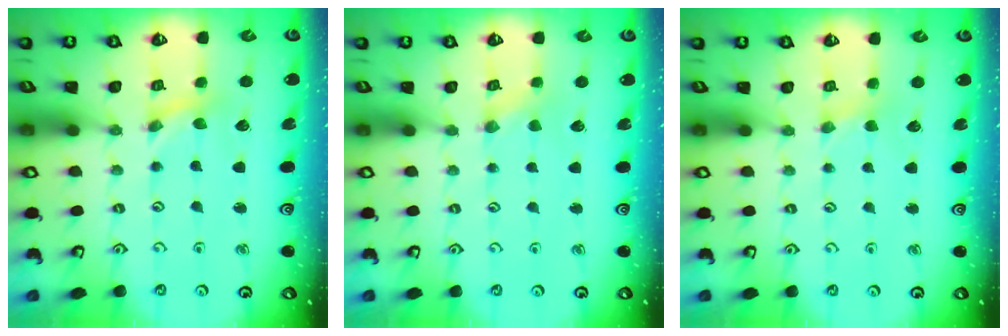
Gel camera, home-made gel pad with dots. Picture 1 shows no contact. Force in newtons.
{"total": 1.2, "press": 1.1, "slide": 0.3}
{"total": 1.7, "press": 1.6, "slide": 0.4}